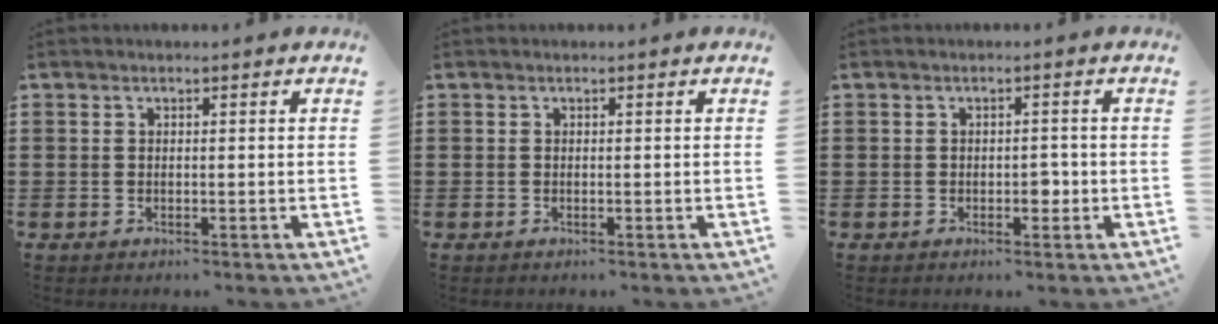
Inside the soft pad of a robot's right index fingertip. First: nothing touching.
{"total": 0.0}
{"total": 1.9, "force": [-0.4, 1.1, 1.5], "torque": [-0.029, 0.003, -0.008]}